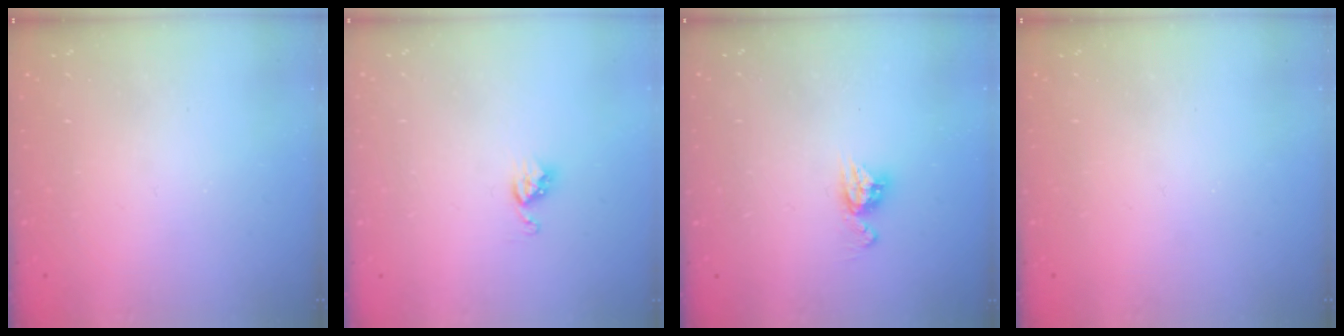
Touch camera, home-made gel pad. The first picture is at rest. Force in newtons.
{"total": 5.1, "press": 5.0, "slide": 0.5}
{"total": 6.8, "press": 6.8, "slide": 0.5}
{"total": 0.0}